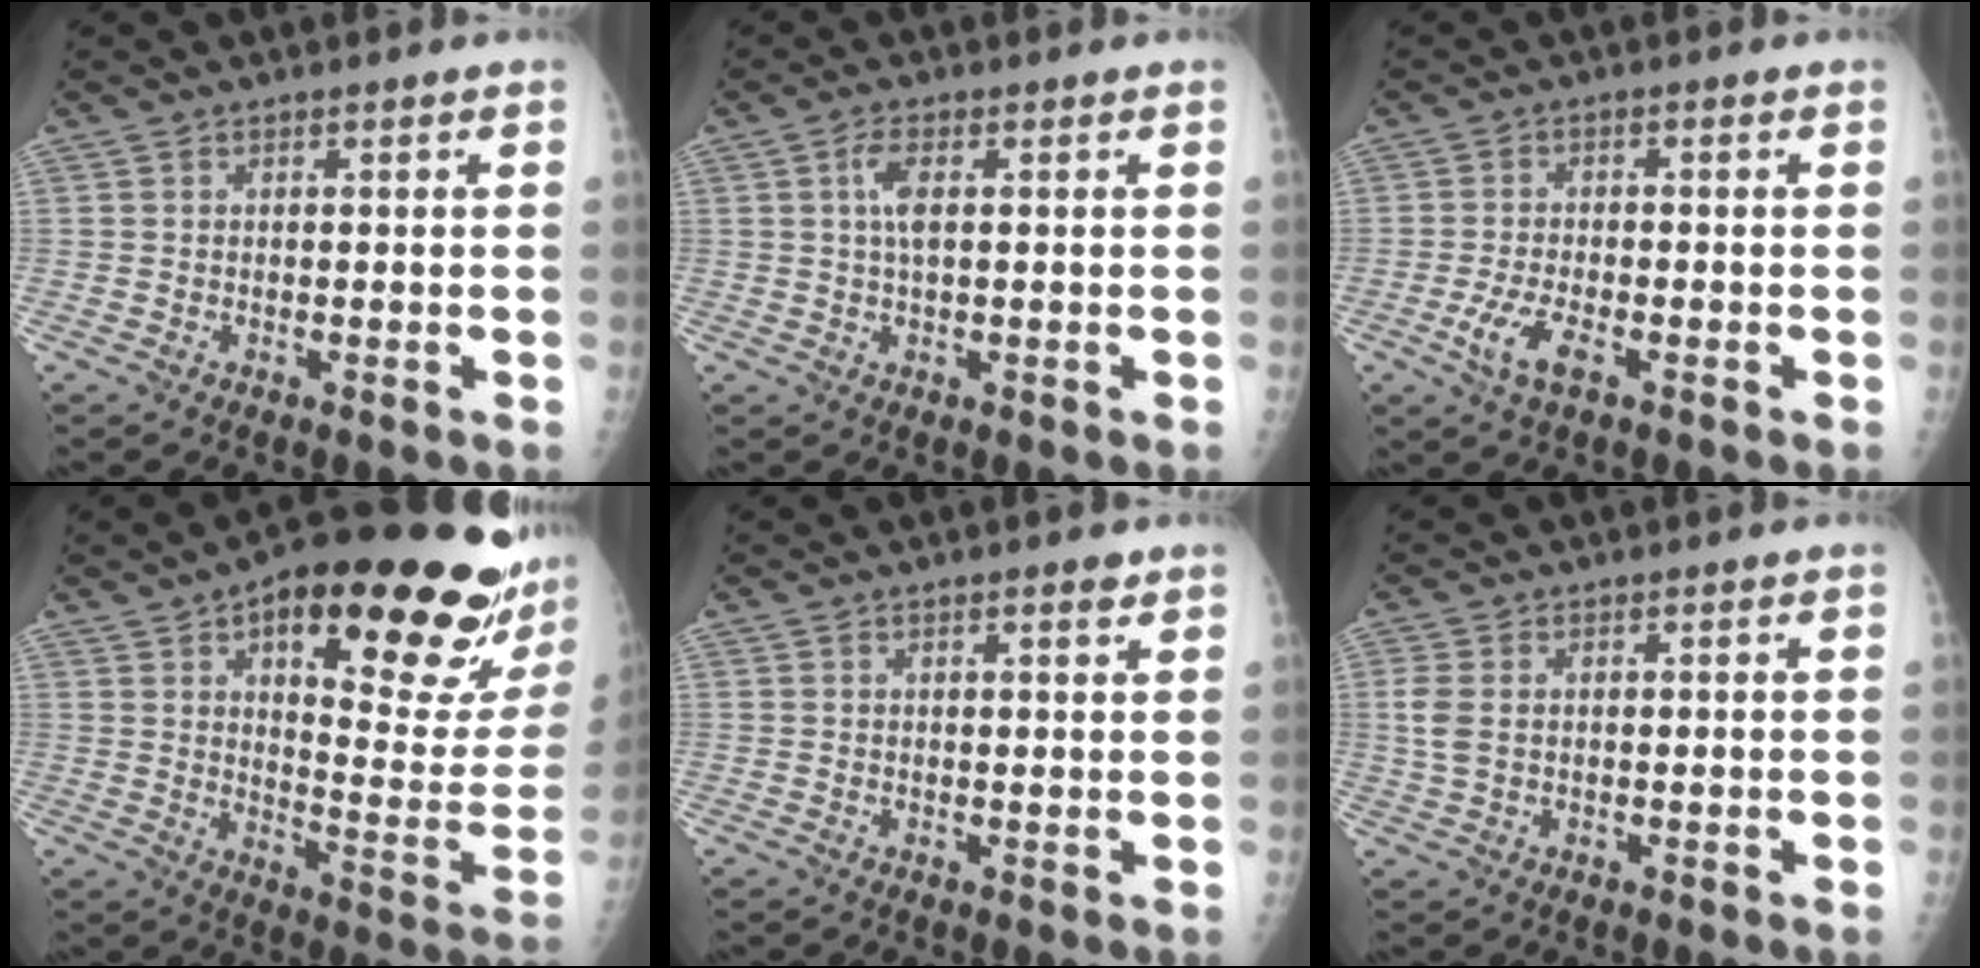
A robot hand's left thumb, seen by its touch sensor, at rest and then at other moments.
{"total": 3.5, "force": [0.7, 1.2, 3.2], "torque": [-0.074, 0.008, 0.014]}
{"total": 5.5, "force": [-2.4, 2.2, 4.4], "torque": [-0.095, 0.006, -0.043]}
{"total": 28.4, "force": [15.8, 8.0, 22.2], "torque": [-0.269, -0.048, 0.225]}
{"total": 1.7, "force": [1.2, 0.4, 1.2], "torque": [-0.015, -0.006, 0.015]}
{"total": 3.5, "force": [0.4, 2.2, 2.7], "torque": [-0.077, 0.002, 0.008]}